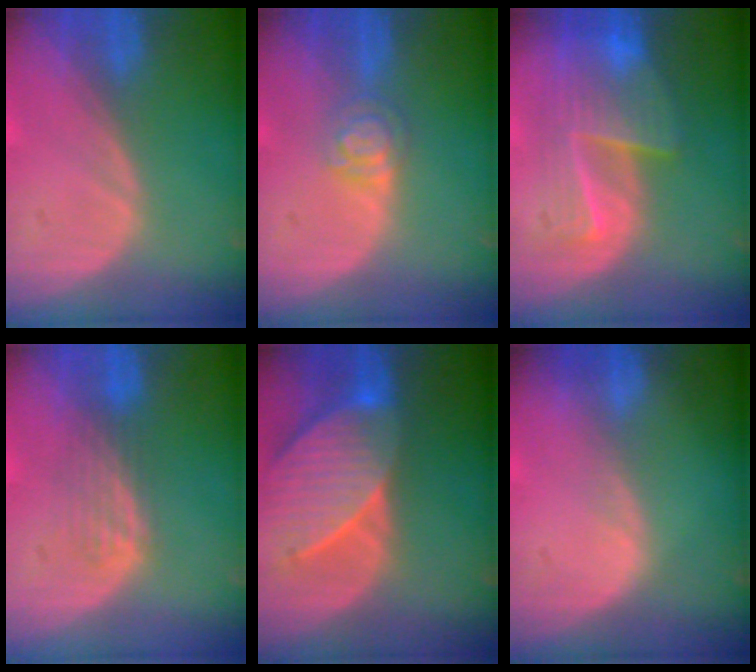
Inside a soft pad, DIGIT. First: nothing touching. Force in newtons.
{"total": 4.0, "press": 3.6, "slide": 1.8}
{"total": 7.1, "press": 7.1, "slide": 0.3}
{"total": 3.5, "press": 3.2, "slide": 1.4}
{"total": 9.5, "press": 8.6, "slide": 3.8}
{"total": 0.8, "press": 0.5, "slide": 0.7}